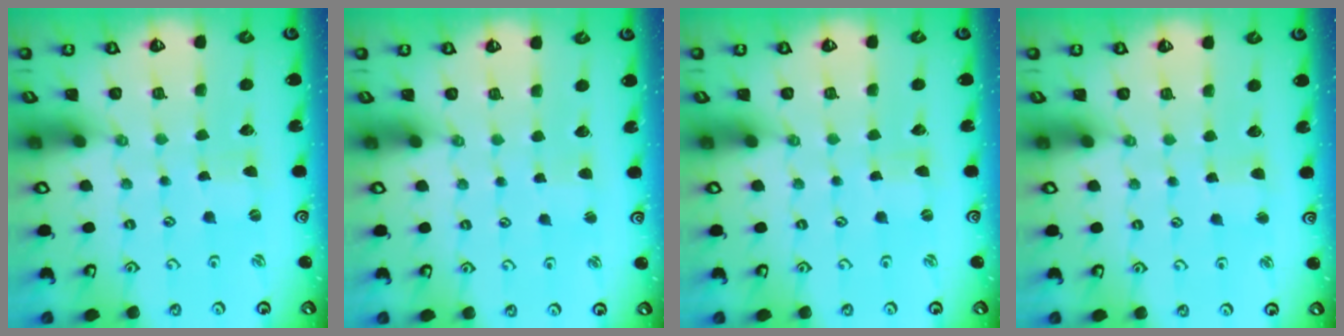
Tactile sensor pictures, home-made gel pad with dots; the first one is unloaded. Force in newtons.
{"total": 1.2, "press": 1.2, "slide": 0.2}
{"total": 0.0}
{"total": 2.6, "press": 2.6, "slide": 0.4}